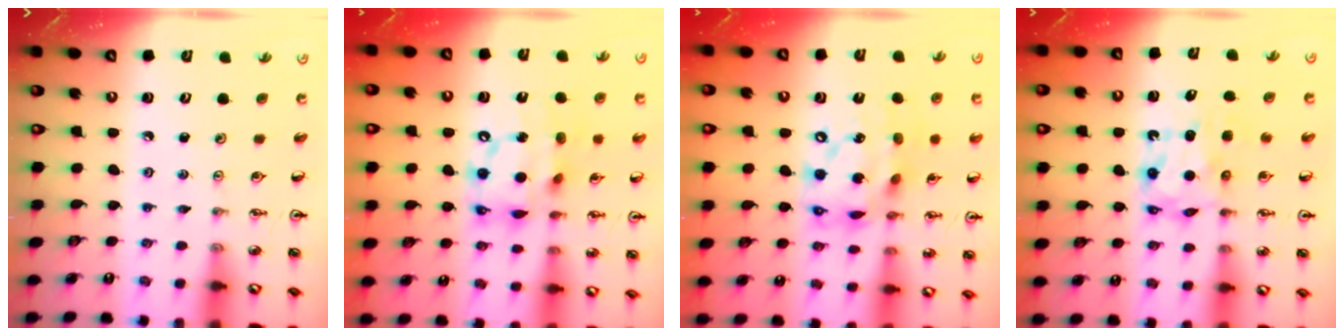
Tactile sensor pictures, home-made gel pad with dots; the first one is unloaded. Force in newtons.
{"total": 14.2, "press": 14.2, "slide": 1.4}
{"total": 17.0, "press": 17.0, "slide": 1.2}
{"total": 7.2, "press": 7.1, "slide": 0.5}